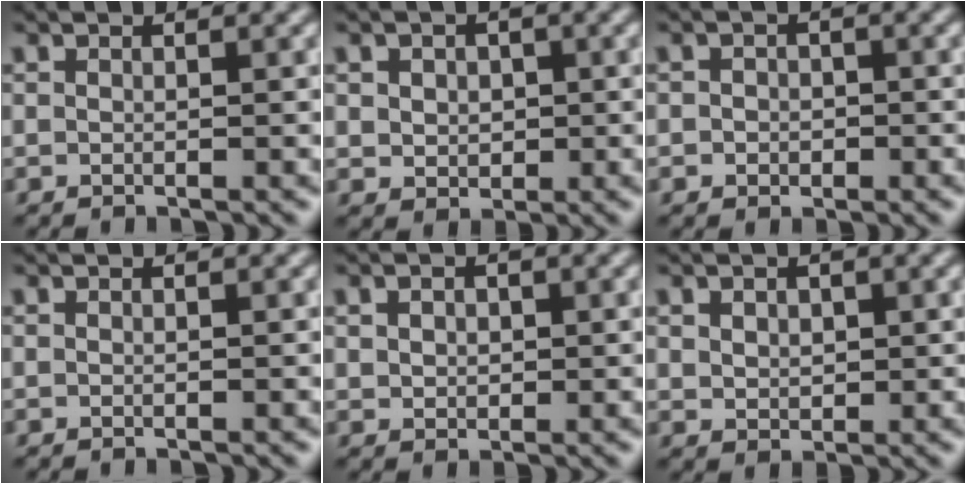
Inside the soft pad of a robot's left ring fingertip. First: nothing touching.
{"total": 2.8, "force": [0.5, 2.3, 1.5], "torque": [-0.023, 0.007, 0.000]}
{"total": 1.8, "force": [-0.2, 1.7, 0.7], "torque": [0.006, 0.000, -0.014]}
{"total": 0.0}
{"total": 1.8, "force": [0.5, 1.4, 1.0], "torque": [-0.017, 0.008, 0.007]}
{"total": 2.0, "force": [0.7, 1.6, 1.0], "torque": [-0.020, 0.003, 0.009]}